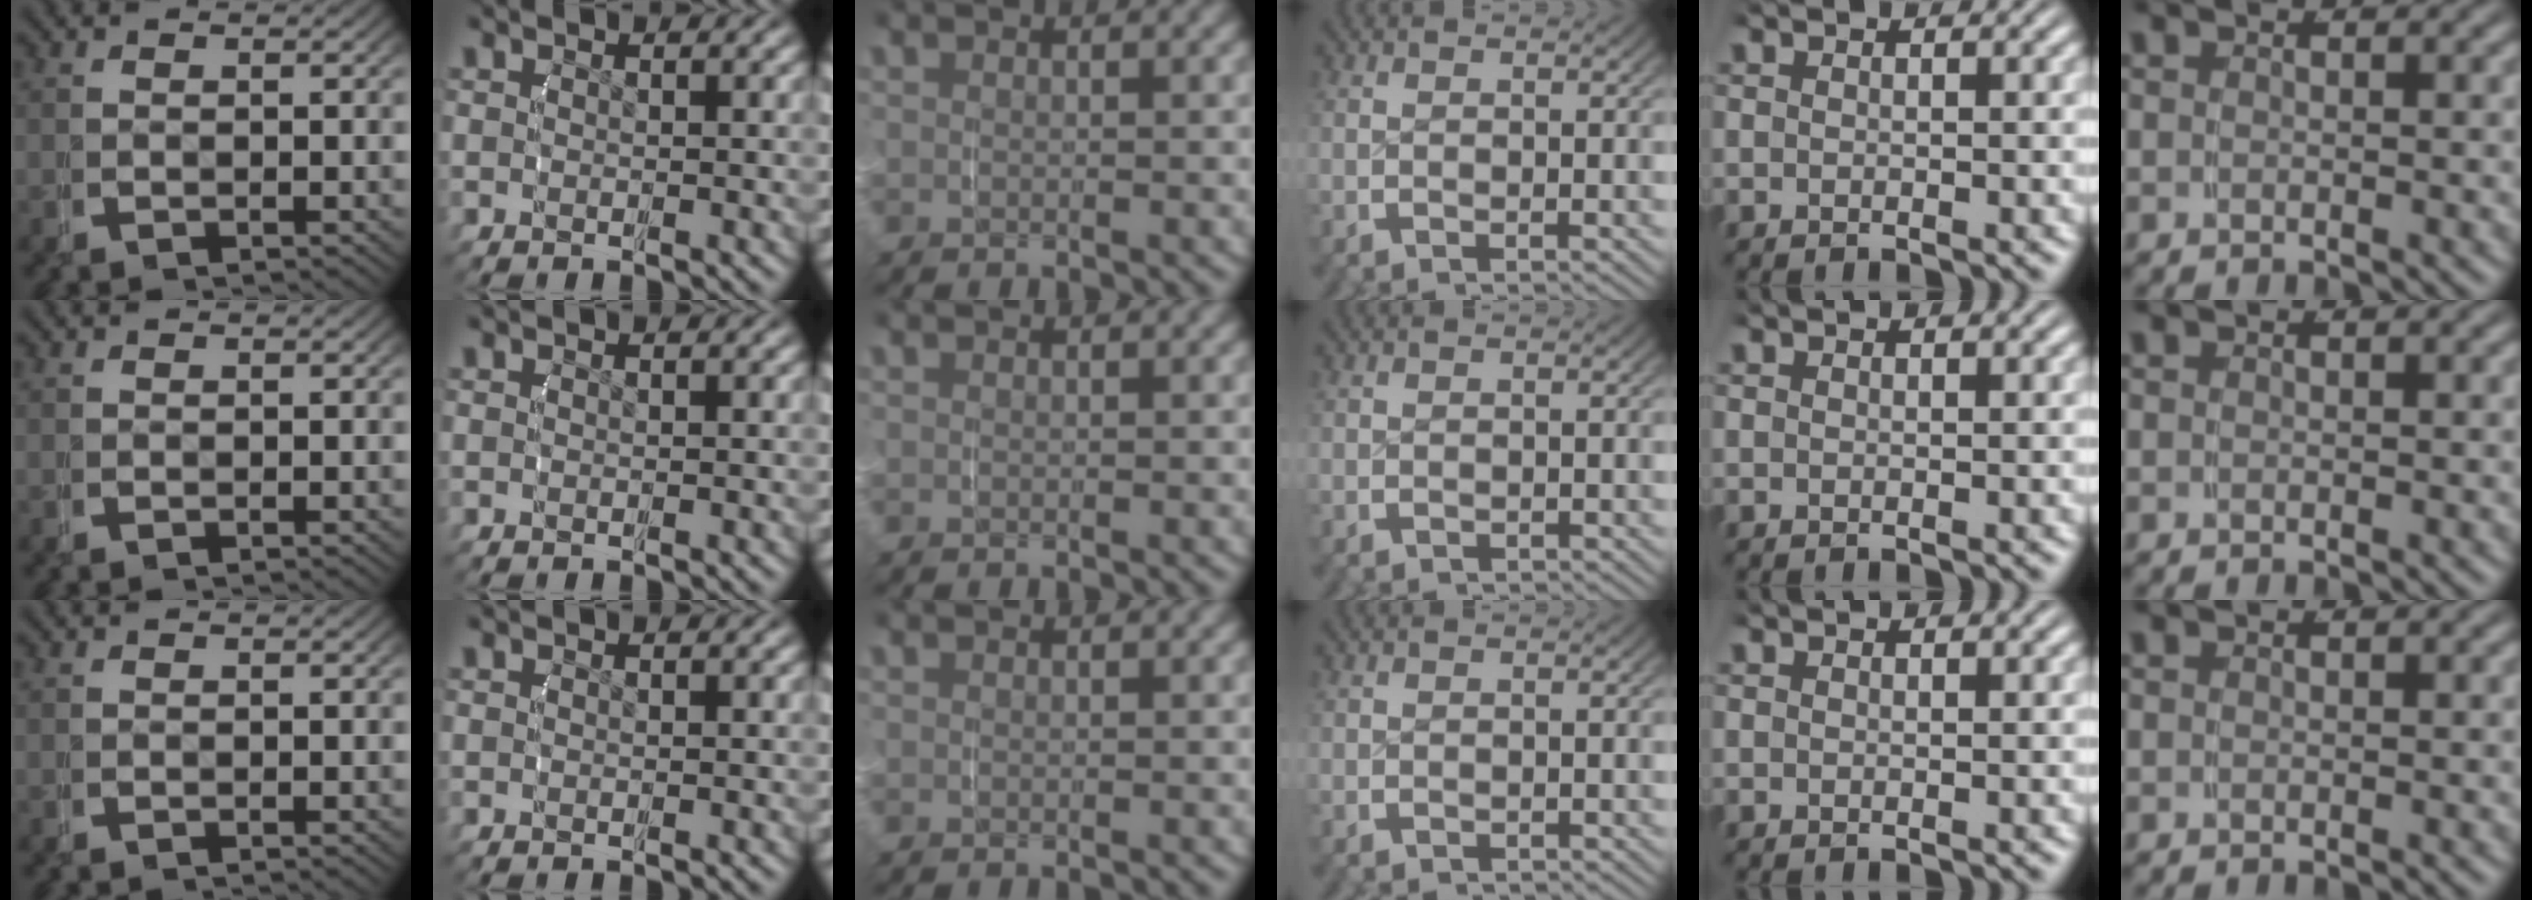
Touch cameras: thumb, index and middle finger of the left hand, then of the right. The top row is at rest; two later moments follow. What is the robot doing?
{"motion": "grasp_and_lifting", "object": "router"}